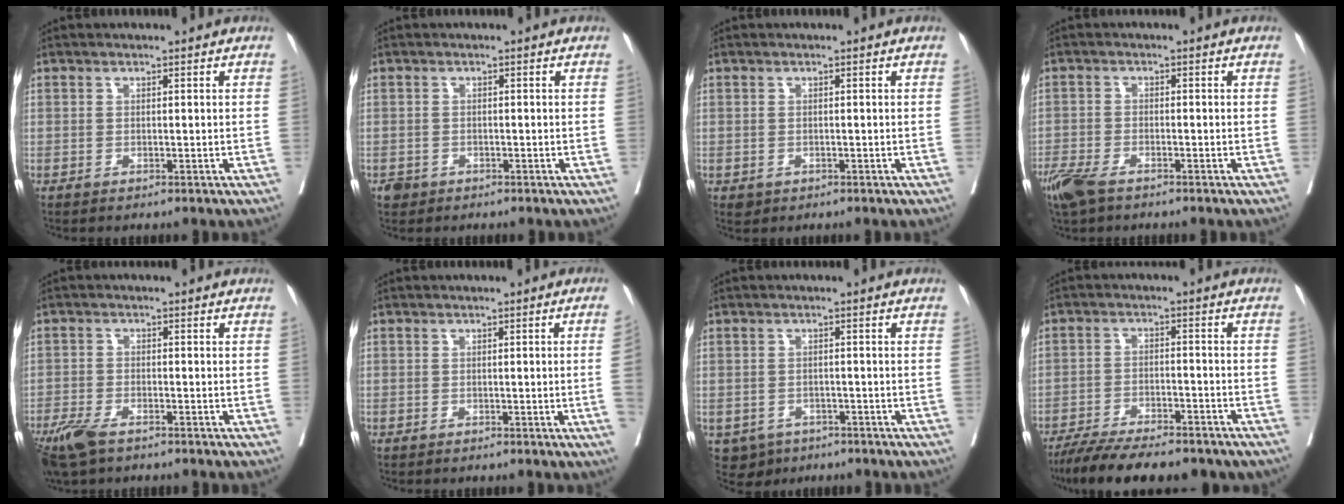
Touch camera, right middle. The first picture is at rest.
{"total": 1.5, "force": [-1.0, 1.1, 0.2], "torque": [-0.009, 0.002, -0.014]}
{"total": 1.2, "force": [-0.5, 1.1, 0.4], "torque": [-0.008, 0.001, 0.001]}
{"total": 5.9, "force": [-4.4, 2.0, 3.4], "torque": [-0.070, -0.012, -0.082]}
{"total": 6.5, "force": [-4.6, 2.3, 4.0], "torque": [-0.079, -0.013, -0.085]}
{"total": 2.3, "force": [-0.3, -0.8, 2.2], "torque": [-0.025, -0.003, -0.003]}
{"total": 4.6, "force": [-2.8, 3.6, 0.9], "torque": [-0.010, 0.005, -0.038]}
{"total": 16.0, "force": [-13.3, 4.1, 8.0], "torque": [-0.138, -0.009, -0.197]}